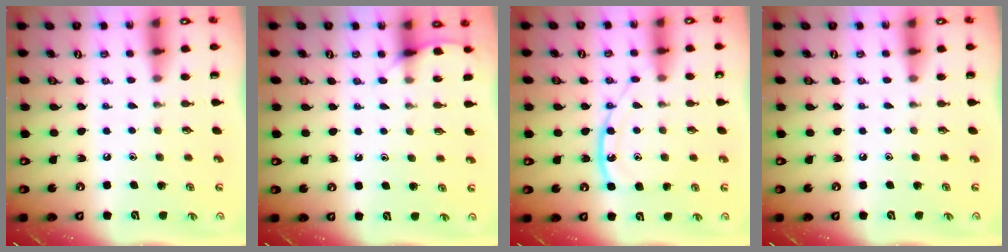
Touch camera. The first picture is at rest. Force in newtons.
{"total": 6.8, "press": 6.8, "slide": 0.7}
{"total": 12.9, "press": 12.9, "slide": 0.9}
{"total": 0.0}